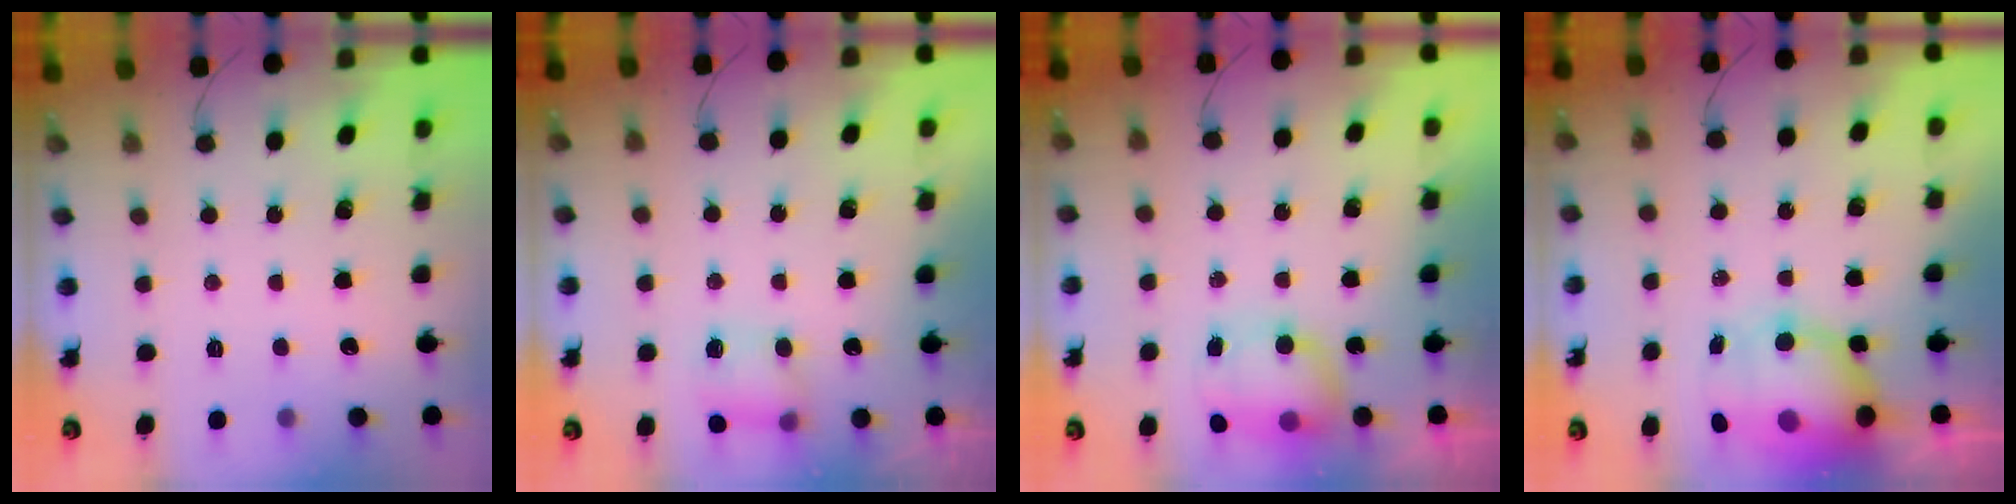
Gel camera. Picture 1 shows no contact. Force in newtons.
{"total": 5.4, "press": 5.3, "slide": 0.6}
{"total": 7.3, "press": 7.2, "slide": 1.7}
{"total": 13.0, "press": 11.4, "slide": 6.4}